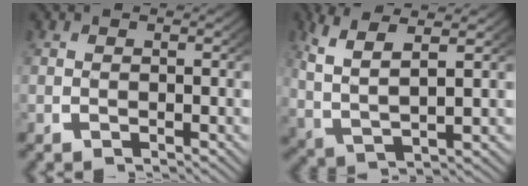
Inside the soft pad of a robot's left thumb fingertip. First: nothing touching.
{"total": 9.3, "force": [3.6, 5.5, 6.6], "torque": [-0.145, -0.002, 0.061]}